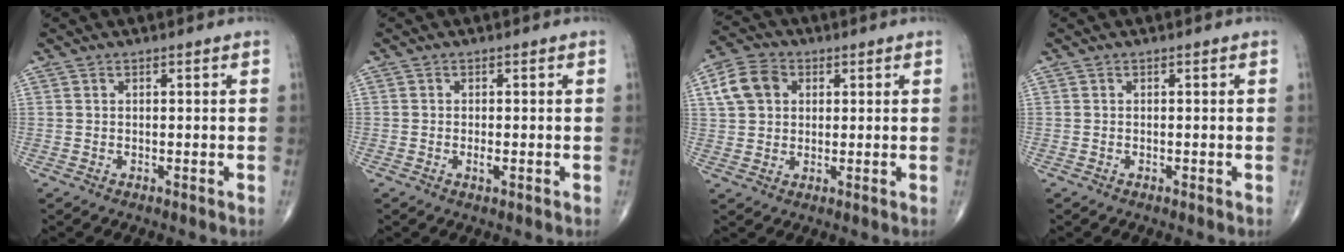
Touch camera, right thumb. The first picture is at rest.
{"total": 1.4, "force": [-0.4, 0.6, 1.2], "torque": [-0.022, -0.001, -0.008]}
{"total": 7.9, "force": [2.2, 6.2, 4.4], "torque": [-0.072, 0.008, 0.035]}
{"total": 0.0}